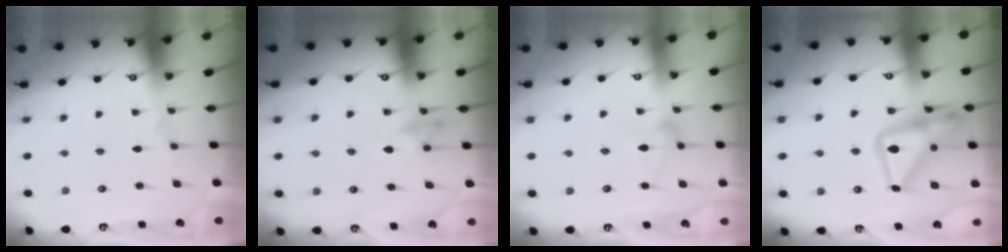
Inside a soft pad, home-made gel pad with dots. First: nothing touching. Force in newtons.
{"total": 7.7, "press": 7.6, "slide": 1.1}
{"total": 6.9, "press": 6.9, "slide": 0.3}
{"total": 18.9, "press": 18.8, "slide": 1.9}